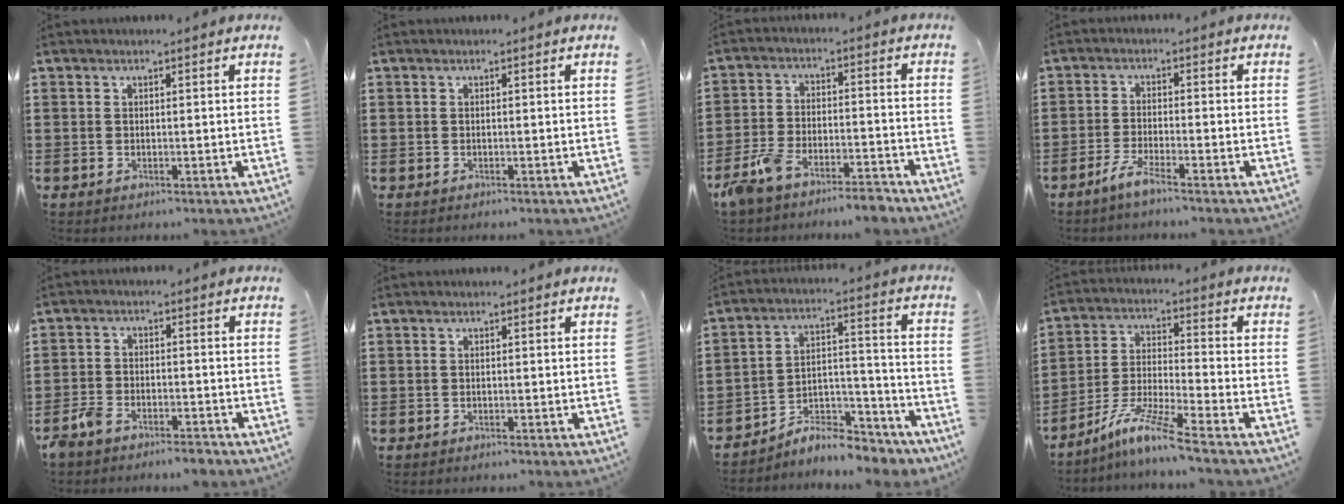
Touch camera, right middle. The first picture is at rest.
{"total": 0.0}
{"total": 7.0, "force": [-6.3, 1.0, 2.8], "torque": [-0.076, -0.001, -0.127]}
{"total": 3.5, "force": [-2.7, -0.1, 2.2], "torque": [-0.051, -0.006, -0.053]}
{"total": 4.5, "force": [-4.2, 1.0, 1.2], "torque": [-0.049, -0.001, -0.092]}
{"total": 0.0}
{"total": 6.8, "force": [-6.4, 1.6, 1.7], "torque": [-0.021, 0.011, -0.120]}
{"total": 9.0, "force": [-7.3, -0.3, 5.3], "torque": [-0.116, -0.013, -0.145]}